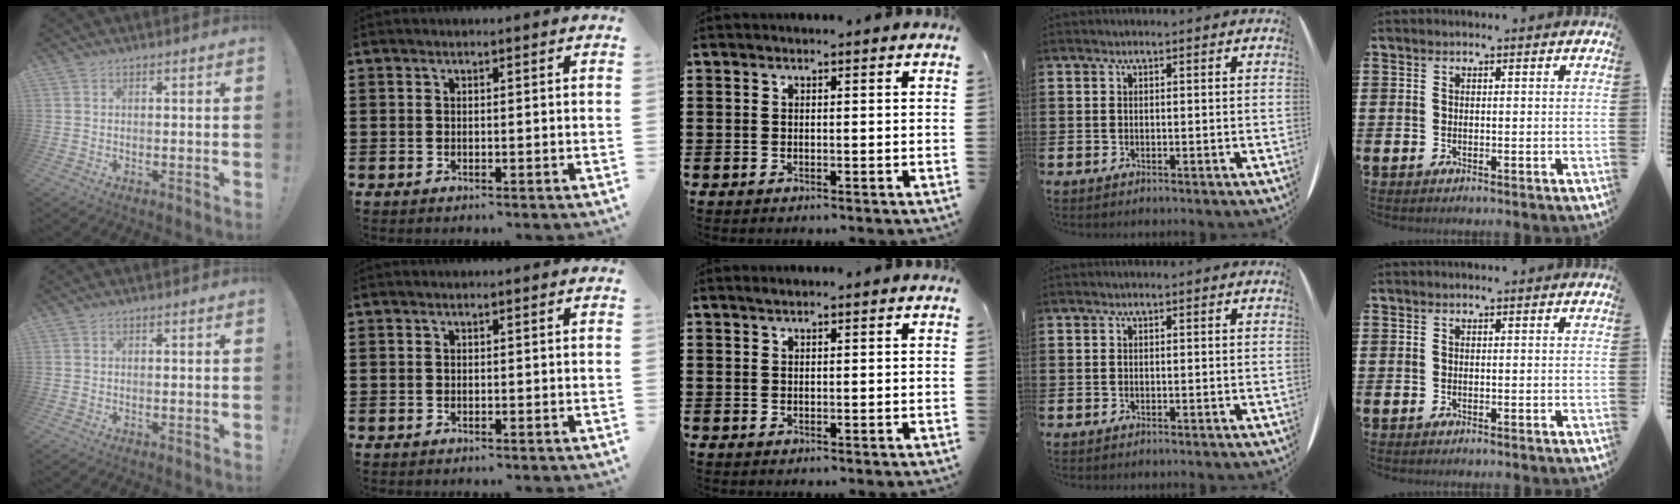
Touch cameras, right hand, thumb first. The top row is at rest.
{"middle": {"total": 0.5, "force": [0.4, 0.2, 0.2], "torque": [-0.006, 0.002, 0.008]}}